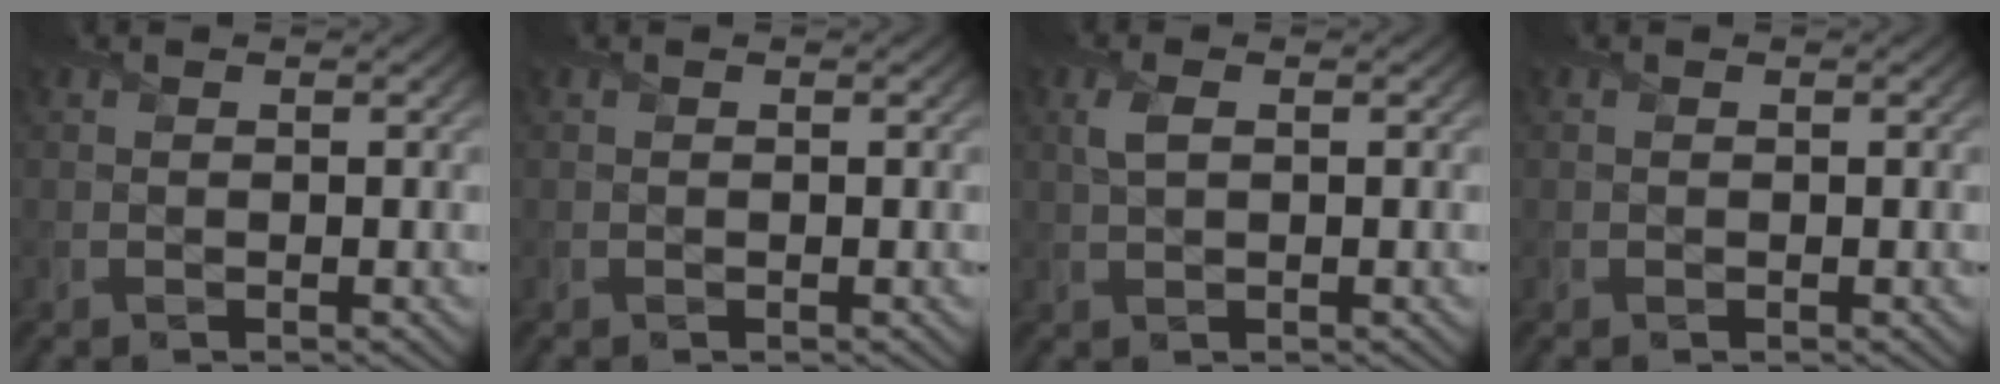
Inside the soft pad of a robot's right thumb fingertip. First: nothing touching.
{"total": 0.0}
{"total": 2.0, "force": [0.5, 0.9, 1.7], "torque": [-0.046, 0.001, 0.010]}
{"total": 0.0}